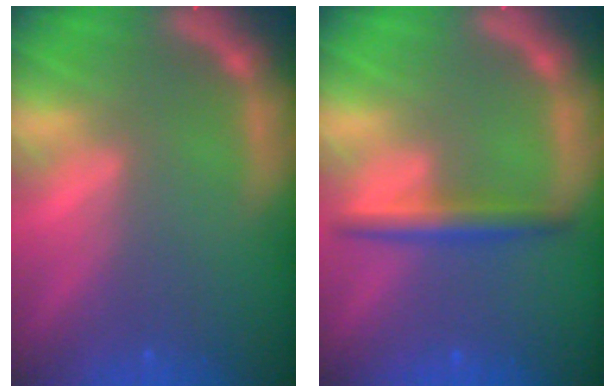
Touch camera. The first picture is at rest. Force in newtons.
{"total": 3.0}